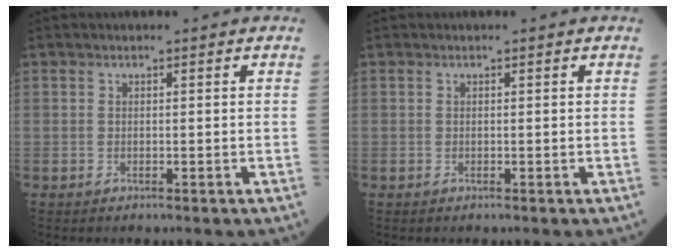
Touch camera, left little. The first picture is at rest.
{"total": 0.0}